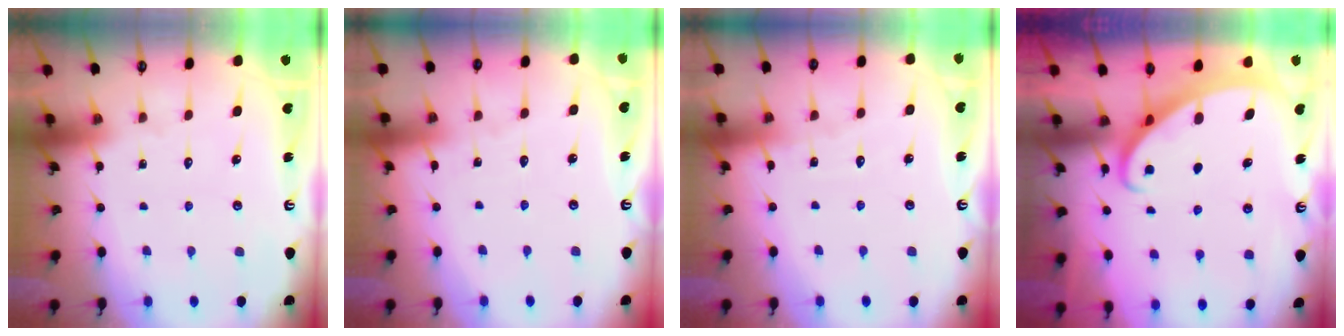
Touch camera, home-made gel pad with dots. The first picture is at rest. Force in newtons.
{"total": 1.0, "press": 1.0, "slide": 0.2}
{"total": 3.1, "press": 3.0, "slide": 0.3}
{"total": 2.4, "press": 2.4, "slide": 0.2}